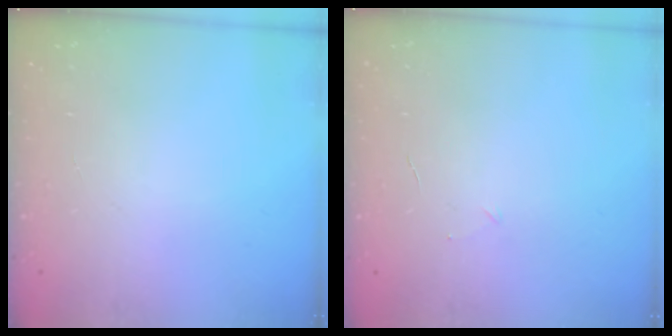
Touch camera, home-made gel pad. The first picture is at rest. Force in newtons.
{"total": 2.5, "press": 2.3, "slide": 0.8}